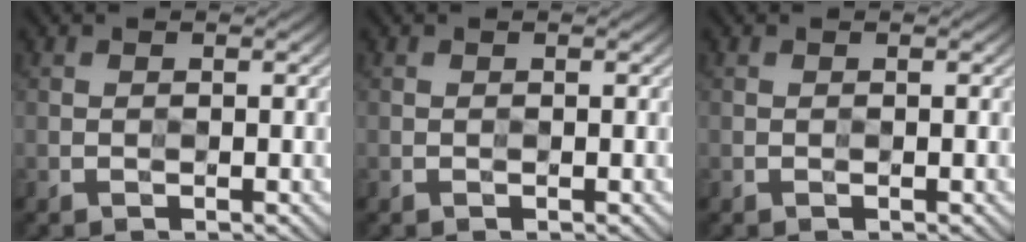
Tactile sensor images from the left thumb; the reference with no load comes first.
{"total": 0.0}
{"total": 0.0}